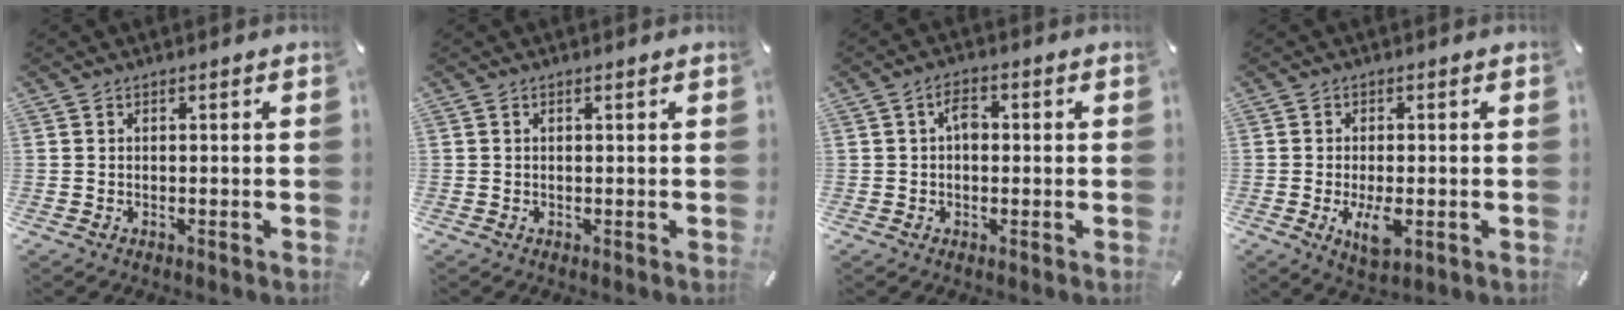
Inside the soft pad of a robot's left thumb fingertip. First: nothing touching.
{"total": 0.0}
{"total": 3.4, "force": [0.2, 2.1, 2.7], "torque": [-0.044, 0.006, 0.000]}
{"total": 6.1, "force": [-1.5, 2.7, 5.3], "torque": [-0.102, -0.010, -0.026]}